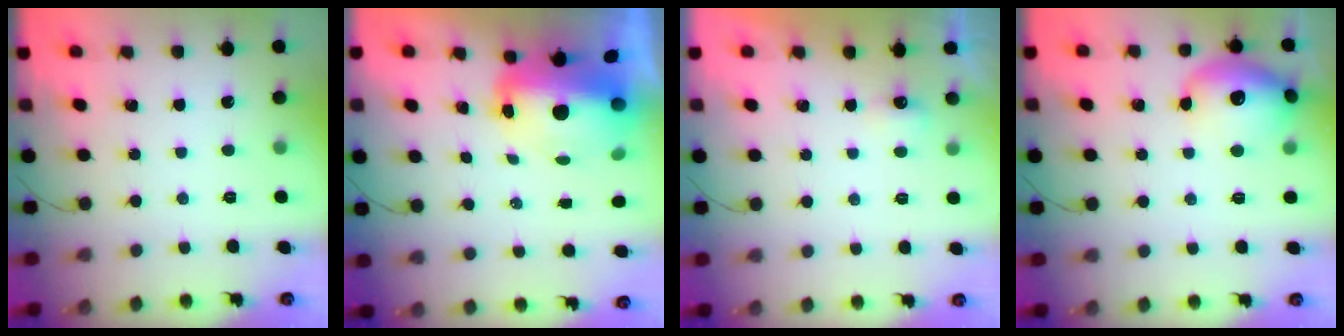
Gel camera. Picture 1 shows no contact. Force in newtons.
{"total": 14.6, "press": 10.5, "slide": 10.1}
{"total": 2.9, "press": 2.8, "slide": 0.8}
{"total": 16.8, "press": 15.9, "slide": 5.5}